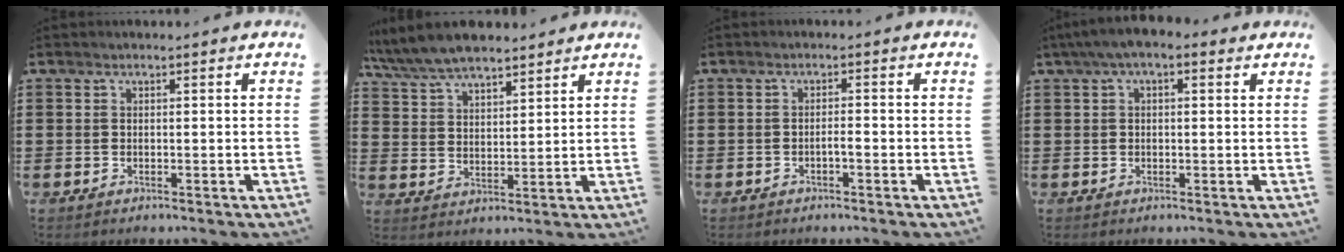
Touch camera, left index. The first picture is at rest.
{"total": 7.1, "force": [6.5, 1.8, 2.3], "torque": [-0.070, -0.014, 0.121]}
{"total": 1.3, "force": [-0.6, 0.1, 1.2], "torque": [-0.023, -0.001, -0.011]}
{"total": 3.1, "force": [1.0, 1.4, 2.5], "torque": [-0.051, 0.010, 0.016]}